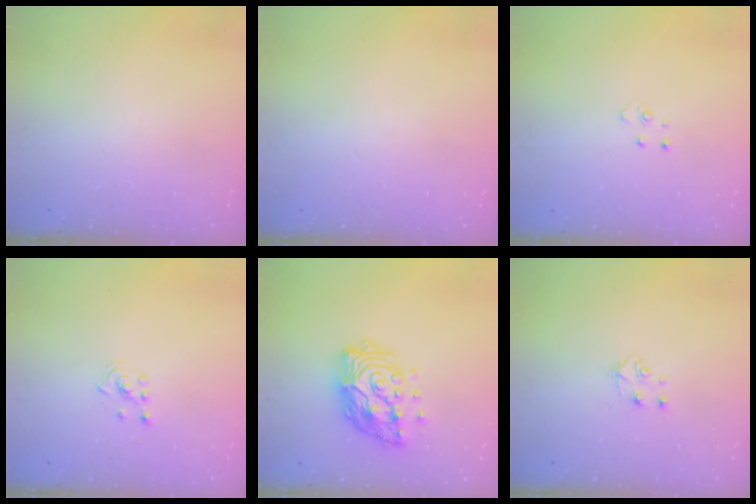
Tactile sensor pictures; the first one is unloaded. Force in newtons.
{"total": 0.0}
{"total": 2.6, "press": 2.6, "slide": 0.3}
{"total": 2.1, "press": 1.9, "slide": 0.8}
{"total": 14.9, "press": 14.9, "slide": 1.3}
{"total": 4.0, "press": 3.9, "slide": 0.4}